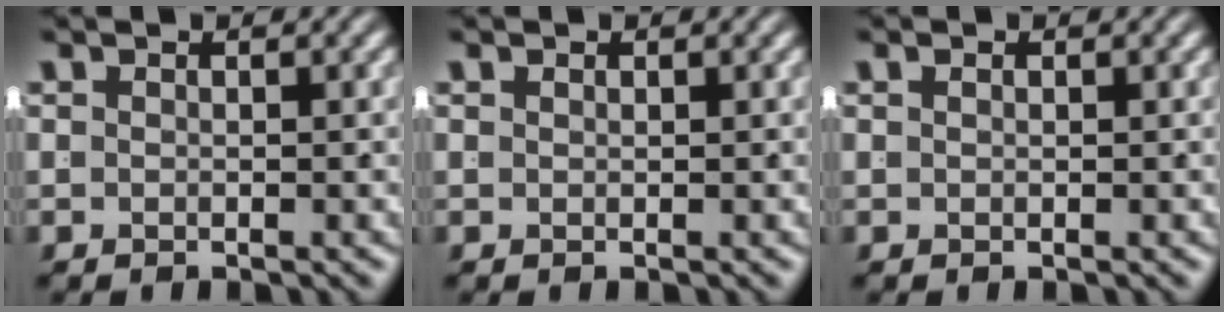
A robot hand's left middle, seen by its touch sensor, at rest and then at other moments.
{"total": 0.0}
{"total": 0.0}